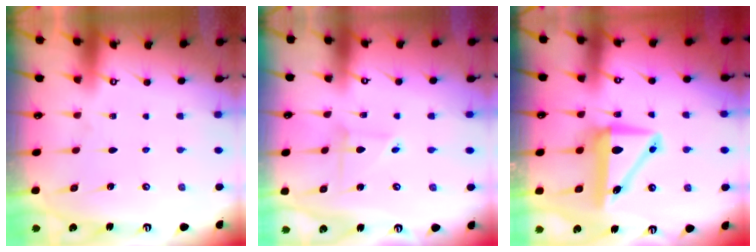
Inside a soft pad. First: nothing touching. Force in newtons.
{"total": 2.8, "press": 2.8, "slide": 0.2}
{"total": 9.0, "press": 8.8, "slide": 2.0}